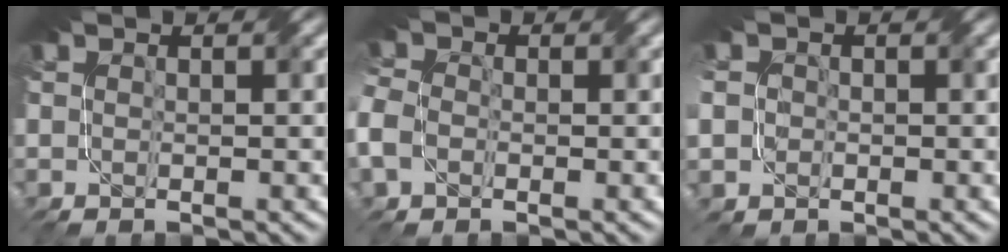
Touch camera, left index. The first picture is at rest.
{"total": 3.1, "force": [-1.0, 2.4, 1.7], "torque": [-0.057, 0.003, -0.029]}
{"total": 4.8, "force": [0.6, 4.4, 1.9], "torque": [-0.055, 0.019, -0.014]}